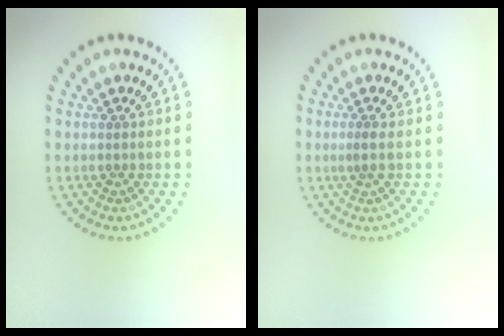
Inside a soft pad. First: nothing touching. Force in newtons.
{"total": 0.8, "press": 0.5, "slide": 0.6}